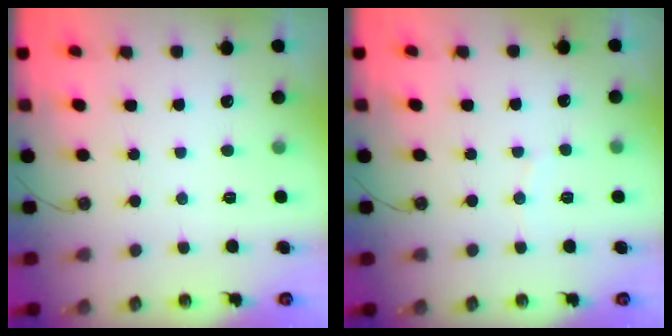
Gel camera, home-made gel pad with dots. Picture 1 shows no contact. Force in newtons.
{"total": 3.0, "press": 3.0, "slide": 0.4}